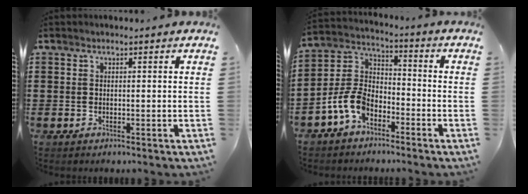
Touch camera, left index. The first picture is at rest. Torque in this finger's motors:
{"motor_torque": [1.29, 0.85, 0.36, 0.16]}